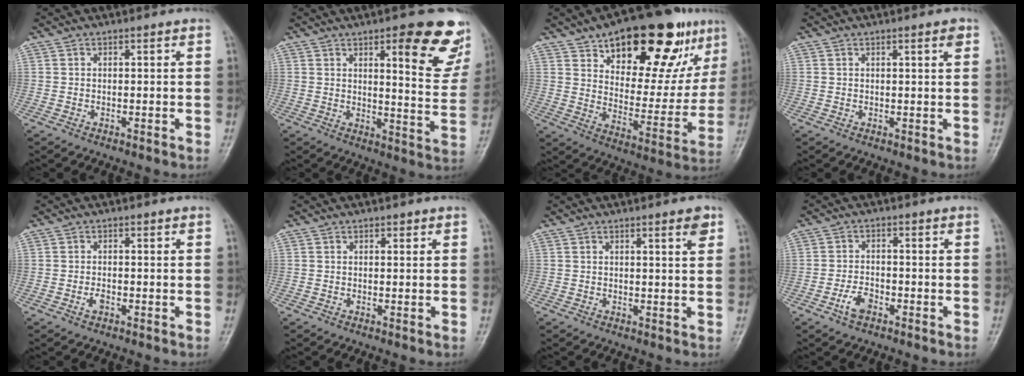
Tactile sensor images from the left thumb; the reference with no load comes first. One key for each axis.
{"total": 16.7, "fx": 8.9, "fy": 4.8, "fz": 13.3, "tx": -0.113, "ty": -0.048, "tz": 0.111}
{"total": 26.1, "fx": 14.6, "fy": 11.8, "fz": 18.1, "tx": -0.208, "ty": -0.033, "tz": 0.221}
{"total": 1.7, "fx": 0.9, "fy": 0.2, "fz": 1.4, "tx": -0.020, "ty": -0.004, "tz": 0.012}
{"total": 1.6, "fx": -0.7, "fy": 0.9, "fz": 1.1, "tx": -0.020, "ty": 0.001, "tz": -0.015}
{"total": 0.8, "fx": 0.5, "fy": 0.5, "fz": 0.4, "tx": 0.001, "ty": -0.003, "tz": 0.005}
{"total": 2.8, "fx": 1.6, "fy": 0.4, "fz": 2.3, "tx": -0.028, "ty": -0.009, "tz": 0.021}
{"total": 3.9, "fx": -2.1, "fy": 2.2, "fz": 2.4, "tx": -0.043, "ty": 0.015, "tz": -0.040}